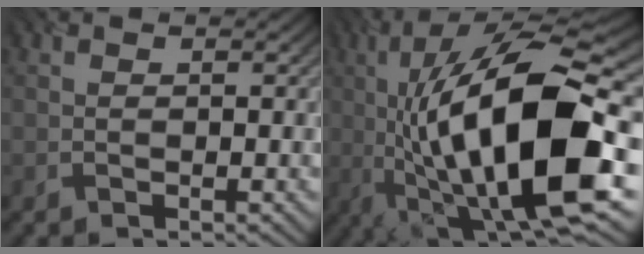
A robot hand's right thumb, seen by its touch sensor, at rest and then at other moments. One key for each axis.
{"total": 19.7, "fx": -1.2, "fy": 6.6, "fz": 18.5, "tx": -0.325, "ty": 0.029, "tz": -0.030}